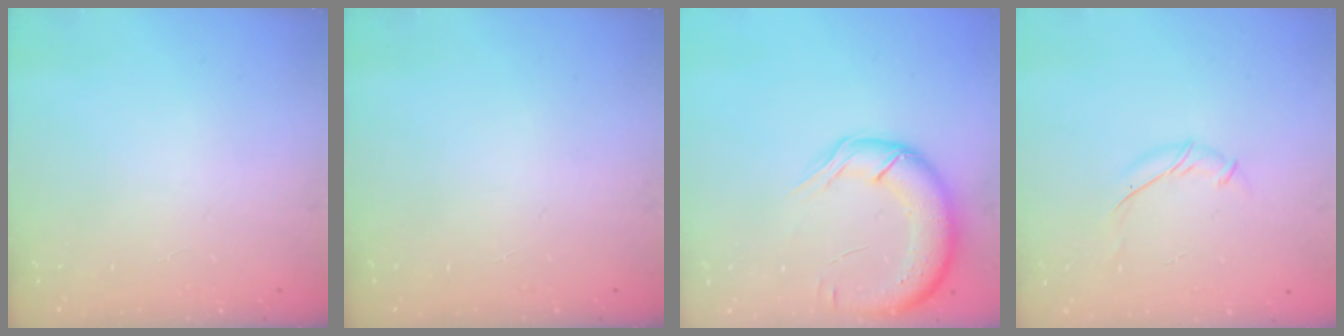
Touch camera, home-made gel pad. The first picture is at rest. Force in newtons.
{"total": 0.0}
{"total": 14.4, "press": 14.0, "slide": 3.5}
{"total": 6.6, "press": 6.5, "slide": 1.4}